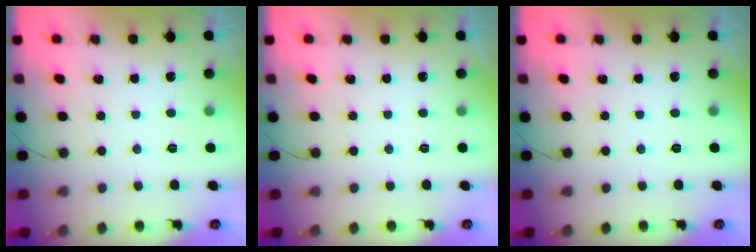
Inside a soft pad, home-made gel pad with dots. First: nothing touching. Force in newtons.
{"total": 0.0}
{"total": 0.0}